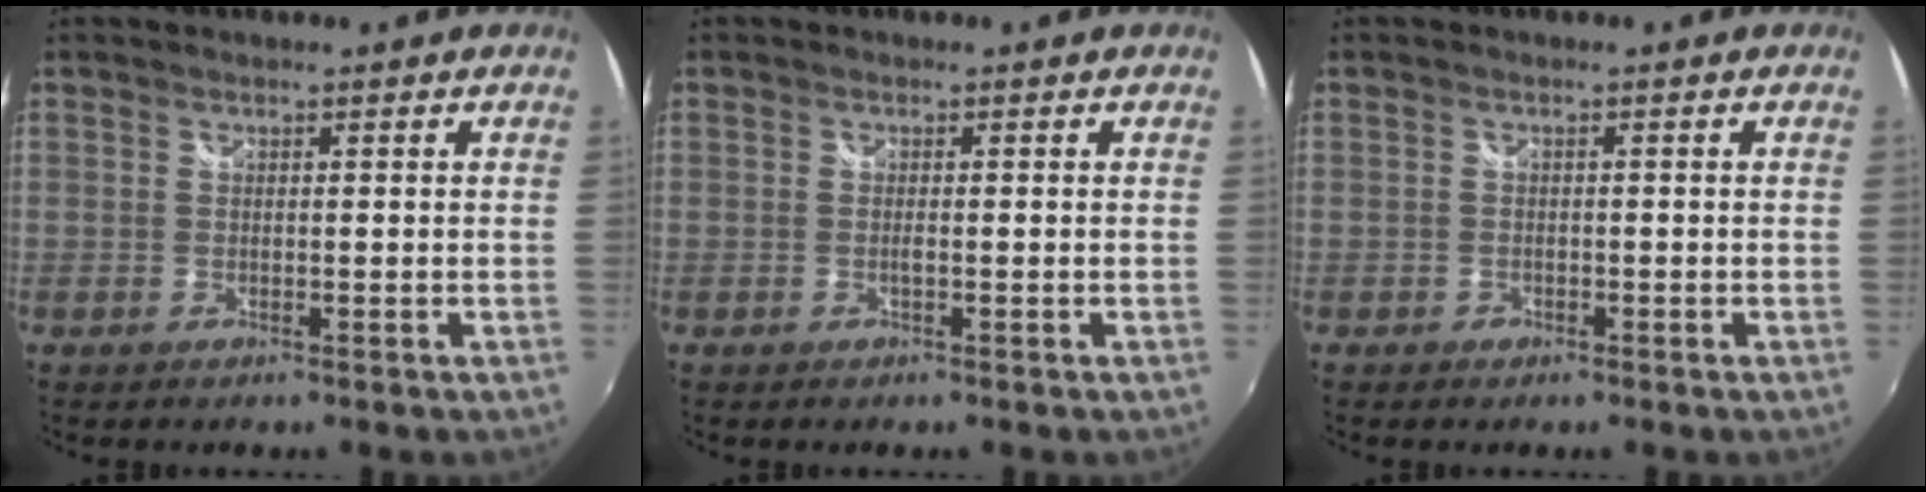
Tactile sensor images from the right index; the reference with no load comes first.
{"total": 0.9, "force": [-0.3, -0.1, 0.9], "torque": [-0.016, 0.000, -0.007]}
{"total": 1.3, "force": [-0.8, 0.9, 0.2], "torque": [-0.007, 0.002, -0.011]}